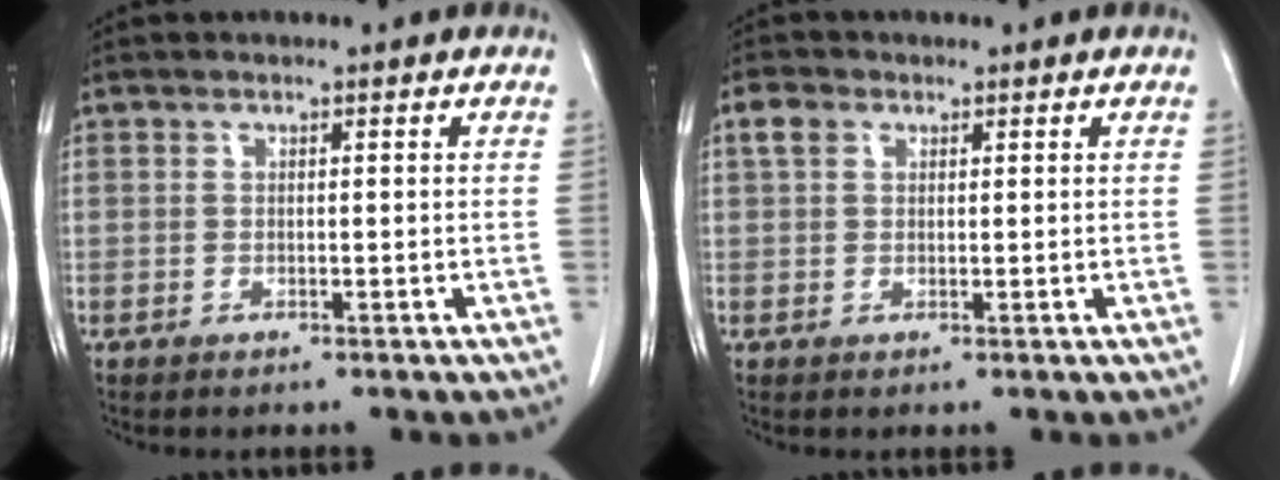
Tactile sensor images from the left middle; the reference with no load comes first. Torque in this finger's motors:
{"motor_torque": [0.25, -0.22, 0.13, 0.03]}